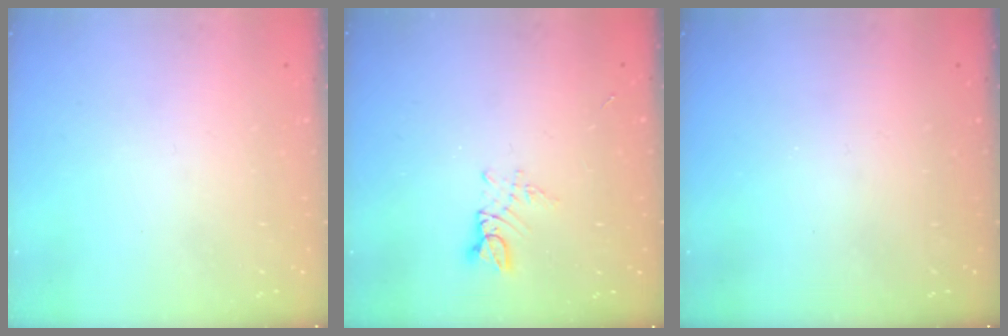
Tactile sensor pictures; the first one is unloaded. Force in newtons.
{"total": 2.8, "press": 2.8, "slide": 0.3}
{"total": 0.0}